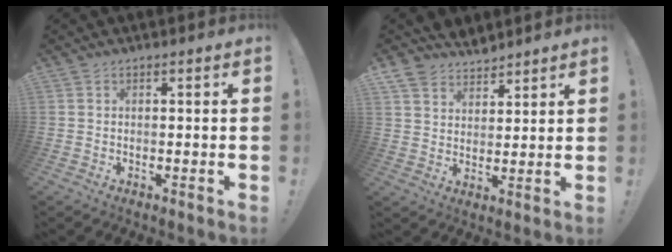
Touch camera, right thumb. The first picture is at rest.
{"total": 6.7, "force": [6.0, 3.1, 0.4], "torque": [-0.018, -0.043, 0.117]}